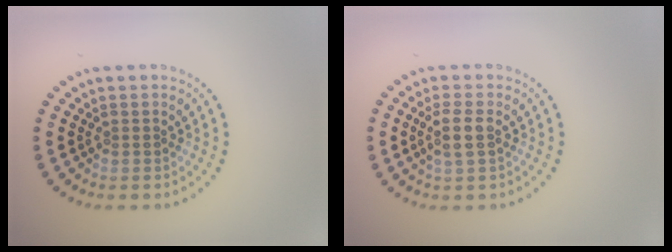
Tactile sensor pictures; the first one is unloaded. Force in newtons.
{"total": 2.4, "press": 2.1, "slide": 1.2}